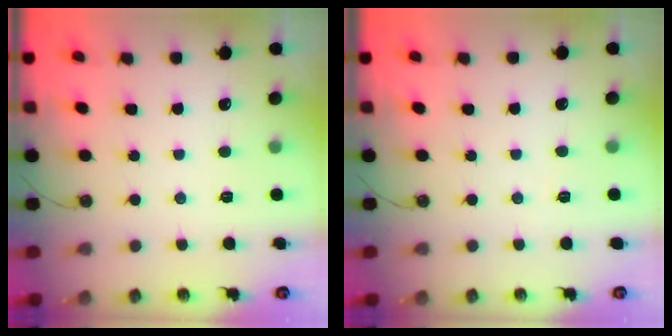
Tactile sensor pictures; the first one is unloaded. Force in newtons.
{"total": 3.1, "press": 2.3, "slide": 2.1}